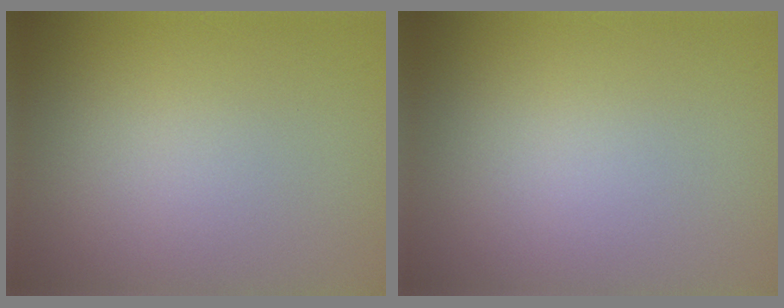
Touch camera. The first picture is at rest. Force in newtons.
{"total": 0.0}